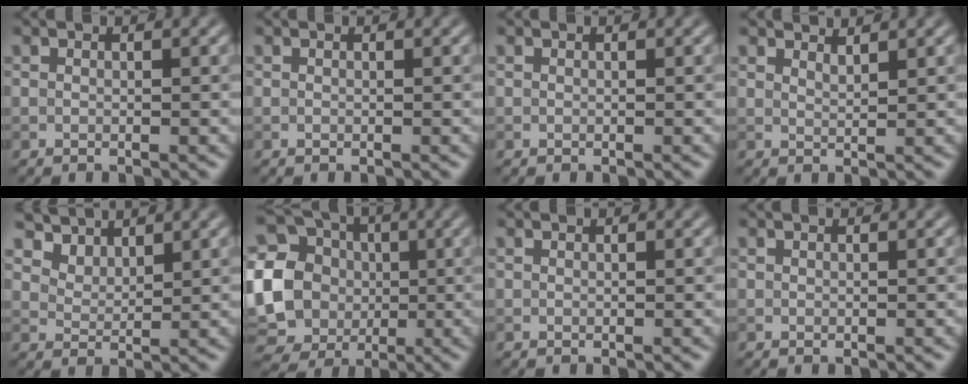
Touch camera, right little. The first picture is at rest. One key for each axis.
{"total": 0.0}
{"total": 0.0}
{"total": 1.6, "fx": 1.6, "fy": 0.1, "fz": 0.3, "tx": -0.003, "ty": 0.001, "tz": 0.024}
{"total": 3.8, "fx": 3.3, "fy": 1.6, "fz": 0.9, "tx": -0.035, "ty": -0.021, "tz": 0.086}
{"total": 20.7, "fx": 0.0, "fy": 19.0, "fz": 8.1, "tx": -0.231, "ty": 0.010, "tz": -0.035}
{"total": 0.0}
{"total": 0.0}